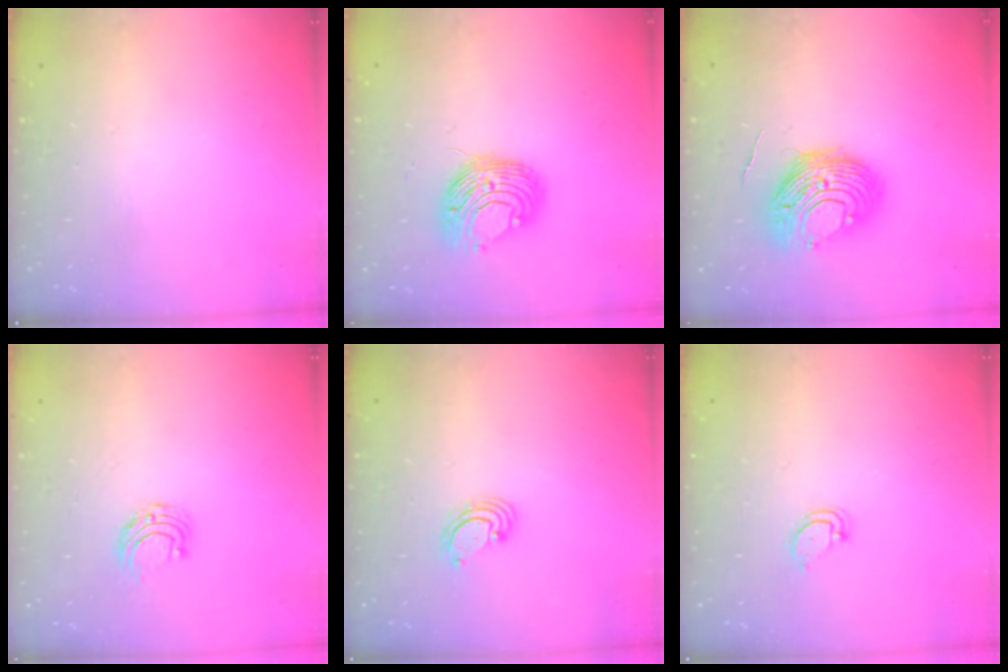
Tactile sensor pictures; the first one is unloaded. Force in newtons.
{"total": 10.1, "press": 10.1, "slide": 0.7}
{"total": 11.5, "press": 11.4, "slide": 1.1}
{"total": 5.0, "press": 5.0, "slide": 0.4}
{"total": 2.7, "press": 2.7, "slide": 0.7}
{"total": 2.8, "press": 2.8, "slide": 0.2}